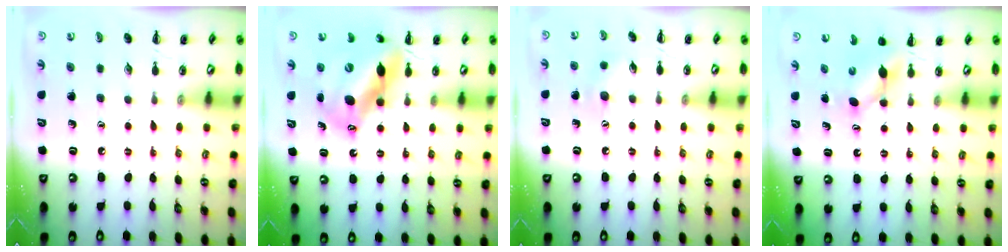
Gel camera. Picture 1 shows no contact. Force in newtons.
{"total": 14.5, "press": 14.0, "slide": 3.7}
{"total": 6.0, "press": 5.8, "slide": 1.2}
{"total": 4.0, "press": 3.9, "slide": 0.7}